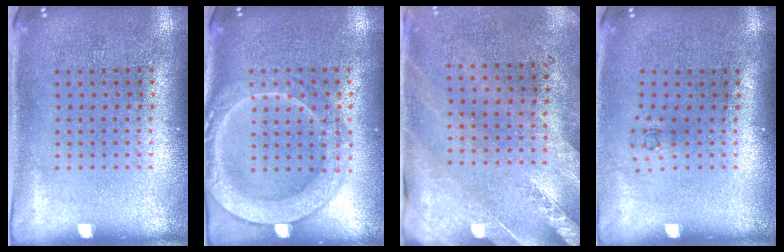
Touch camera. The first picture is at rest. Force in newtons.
{"total": 2.0, "press": 1.9, "slide": 0.3}
{"total": 2.4, "press": 2.1, "slide": 1.3}
{"total": 0.6, "press": 0.3, "slide": 0.5}